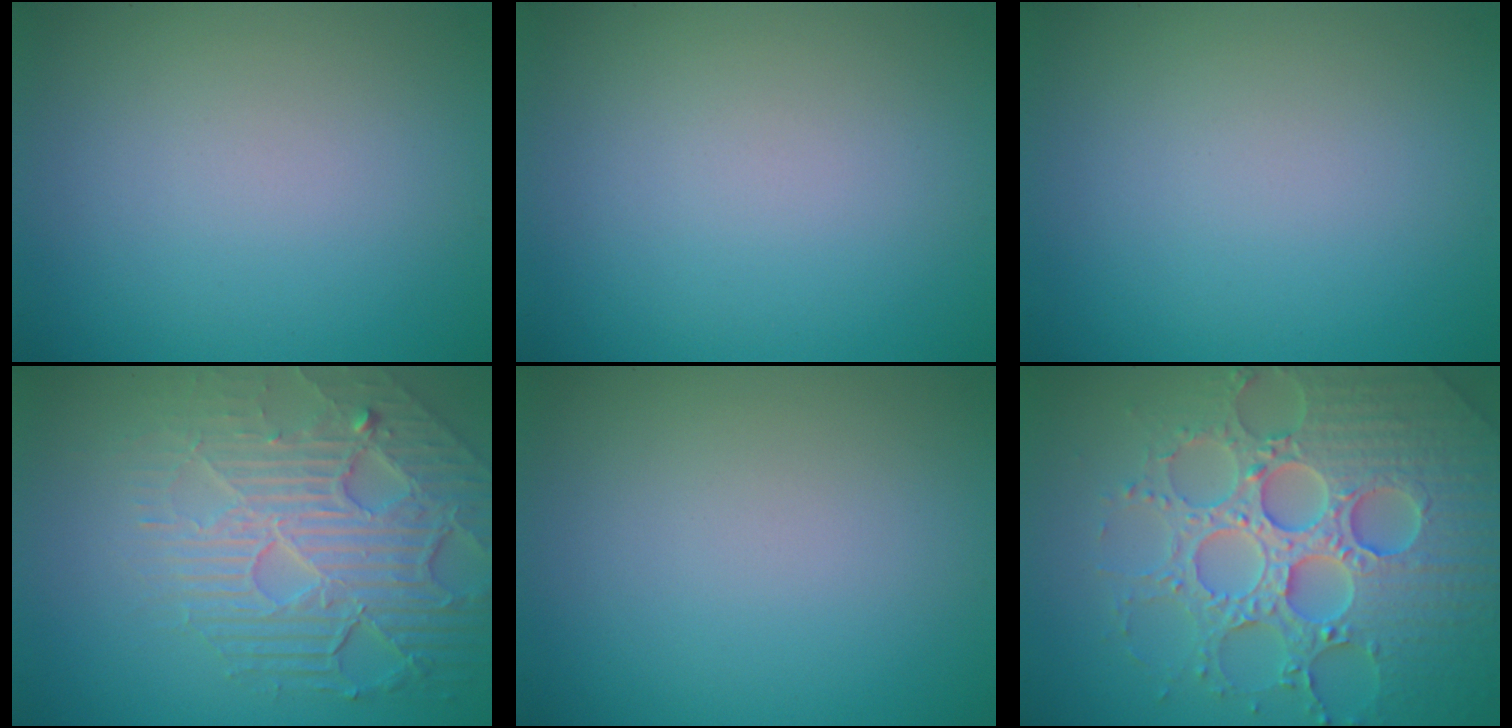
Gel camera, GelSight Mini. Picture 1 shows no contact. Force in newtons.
{"total": 0.0}
{"total": 0.0}
{"total": 7.8, "press": 5.5, "slide": 5.6}
{"total": 0.0}
{"total": 8.1, "press": 7.9, "slide": 1.7}